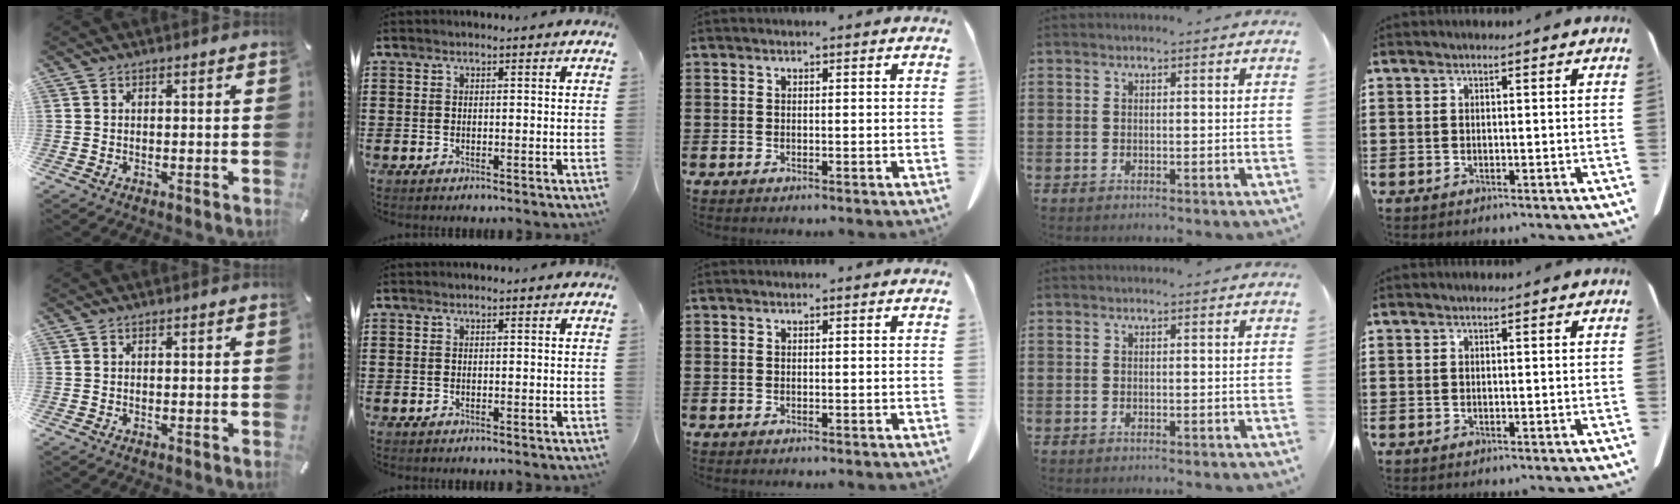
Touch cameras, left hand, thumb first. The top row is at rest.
{}